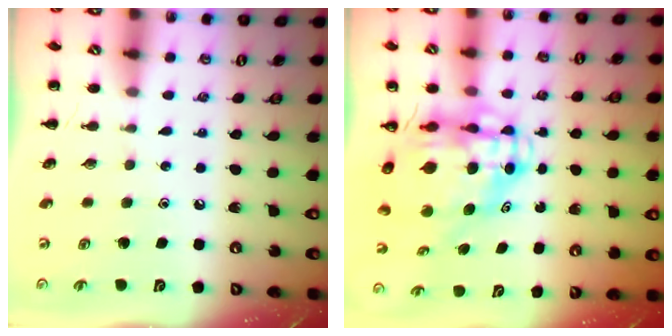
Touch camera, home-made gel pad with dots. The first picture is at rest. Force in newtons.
{"total": 11.3, "press": 10.9, "slide": 2.8}